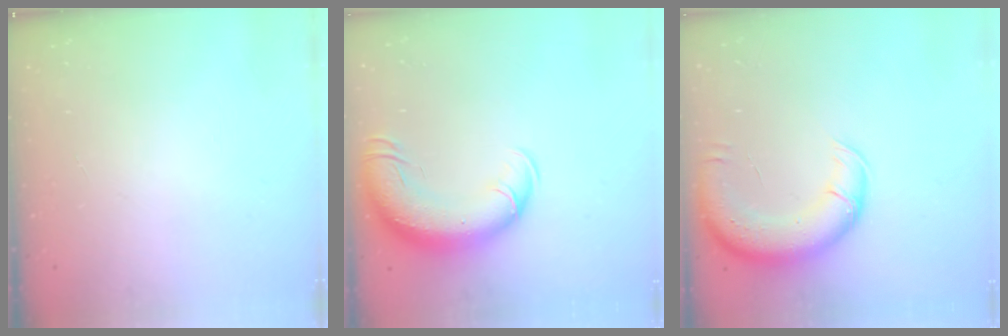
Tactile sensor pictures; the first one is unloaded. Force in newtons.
{"total": 15.1, "press": 14.7, "slide": 3.6}
{"total": 13.2, "press": 12.8, "slide": 3.3}